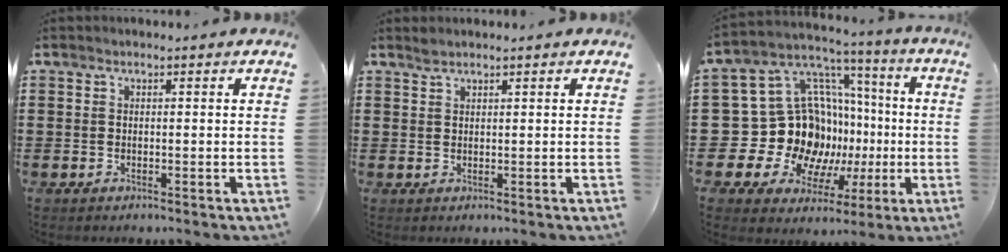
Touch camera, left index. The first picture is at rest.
{"total": 1.1, "force": [1.1, 0.2, 0.4], "torque": [-0.010, 0.000, 0.020]}
{"total": 18.6, "force": [-1.6, 16.4, 8.8], "torque": [-0.202, -0.029, 0.017]}